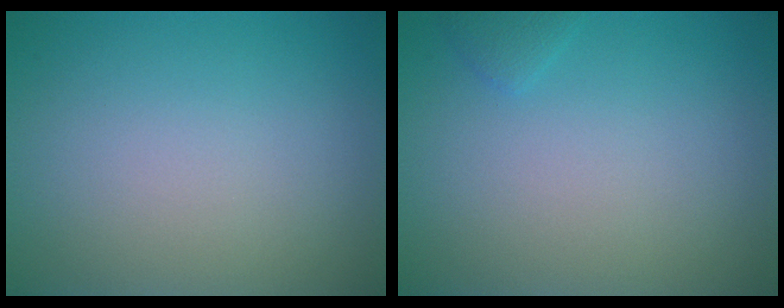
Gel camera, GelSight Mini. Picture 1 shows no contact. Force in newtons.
{"total": 0.7, "press": 0.7, "slide": 0.1}